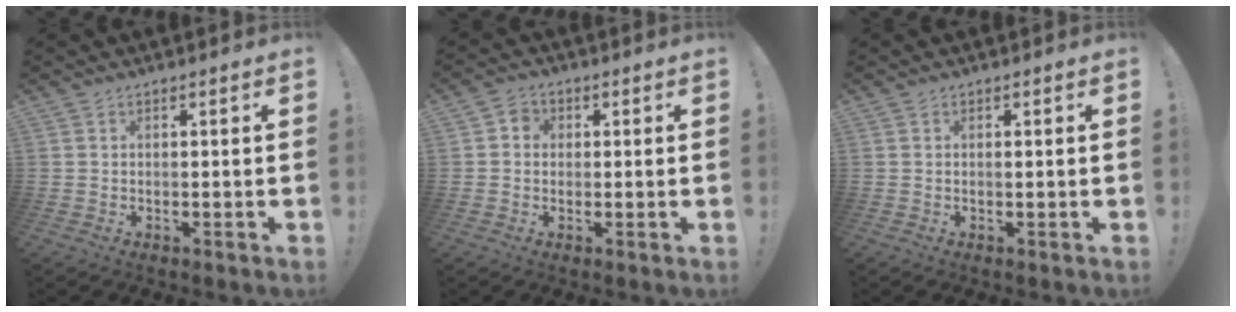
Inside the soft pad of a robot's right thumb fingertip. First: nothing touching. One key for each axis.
{"total": 3.7, "fx": -0.4, "fy": 3.3, "fz": 1.5, "tx": -0.022, "ty": 0.008, "tz": -0.006}
{"total": 0.0}